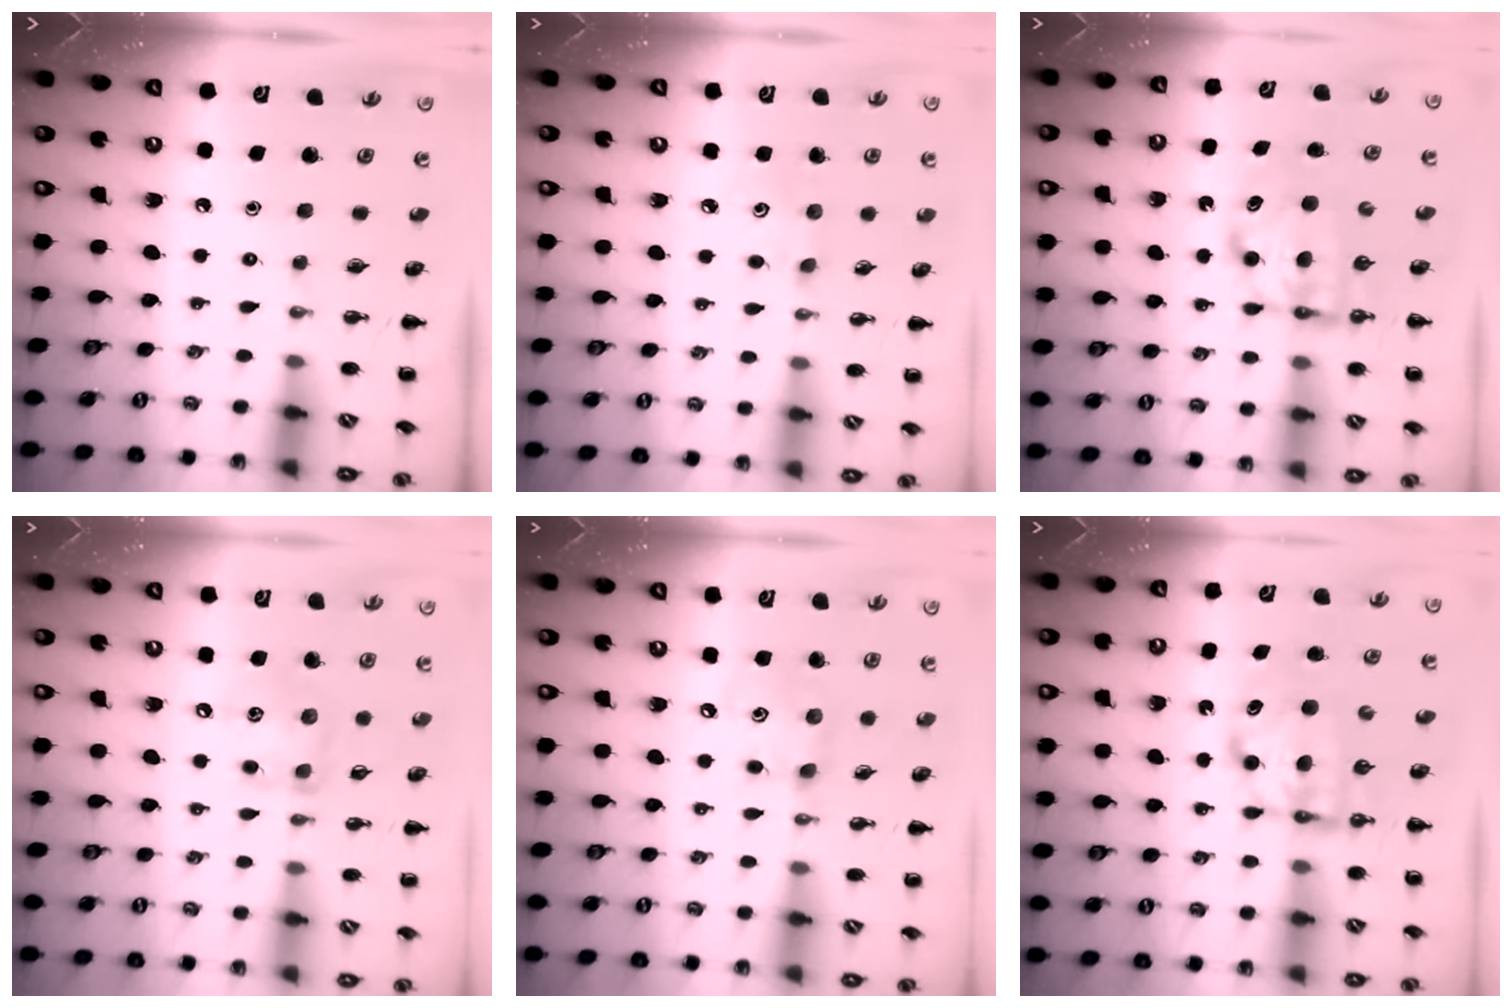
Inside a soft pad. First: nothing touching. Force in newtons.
{"total": 4.1, "press": 3.9, "slide": 1.1}
{"total": 6.4, "press": 6.4, "slide": 0.4}
{"total": 9.6, "press": 9.5, "slide": 1.3}
{"total": 5.5, "press": 5.5, "slide": 0.4}
{"total": 6.4, "press": 6.4, "slide": 0.4}